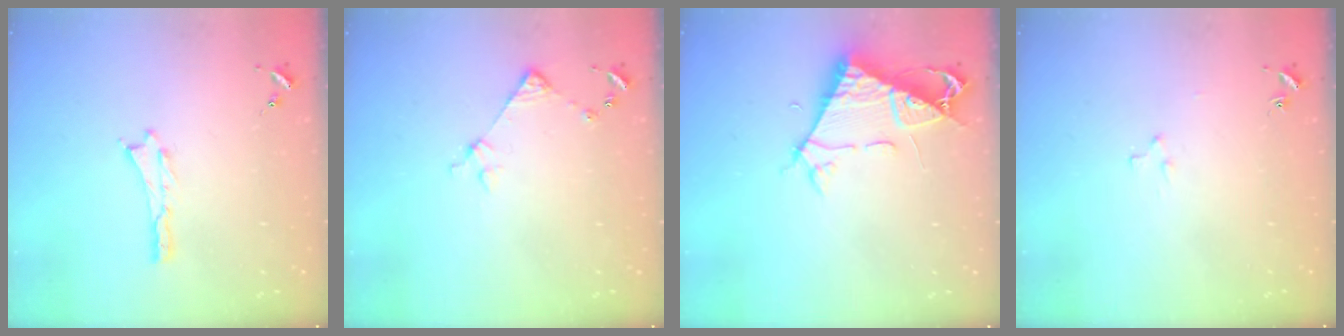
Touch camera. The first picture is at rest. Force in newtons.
{"total": 3.8, "press": 3.7, "slide": 0.3}
{"total": 7.0, "press": 7.0, "slide": 0.8}
{"total": 2.2, "press": 2.2, "slide": 0.2}